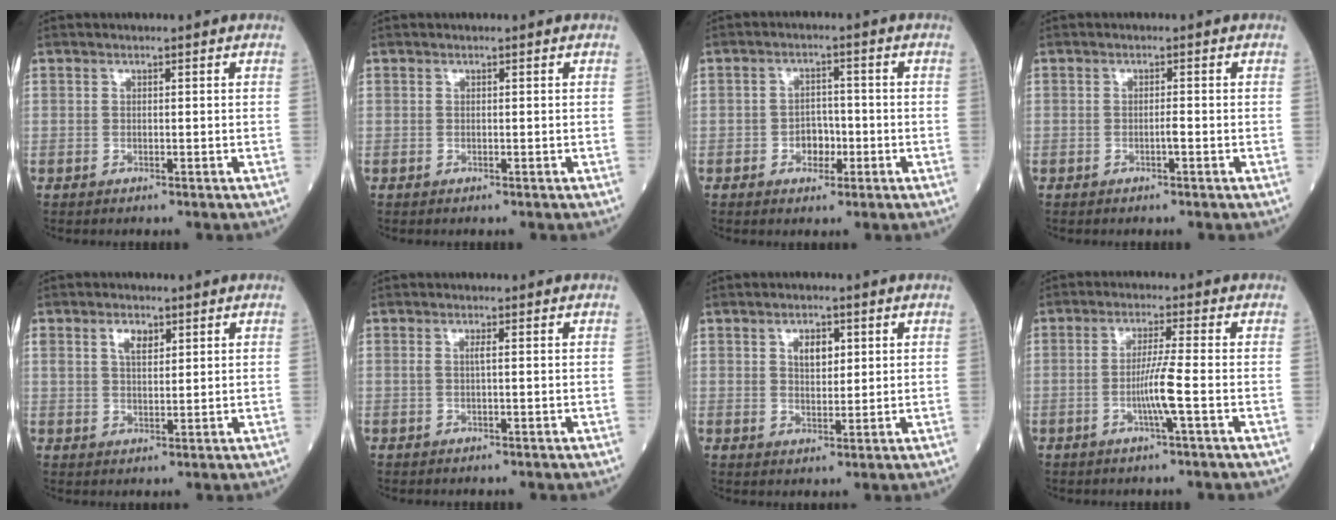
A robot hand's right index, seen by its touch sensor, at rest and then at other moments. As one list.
[{"total": 0.0}, {"total": 3.6, "force": [-1.2, 2.5, 2.2], "torque": [-0.028, 0.007, -0.020]}, {"total": 0.9, "force": [-0.4, 0.0, 0.8], "torque": [-0.015, 0.002, -0.008]}, {"total": 3.3, "force": [1.7, 1.6, 2.4], "torque": [-0.047, 0.007, 0.033]}, {"total": 0.9, "force": [0.1, -0.1, 0.9], "torque": [-0.021, 0.000, -0.001]}, {"total": 3.5, "force": [1.3, 1.8, 2.6], "torque": [-0.042, 0.001, 0.022]}, {"total": 4.9, "force": [-1.4, -1.0, 4.6], "torque": [-0.091, -0.003, -0.029]}]